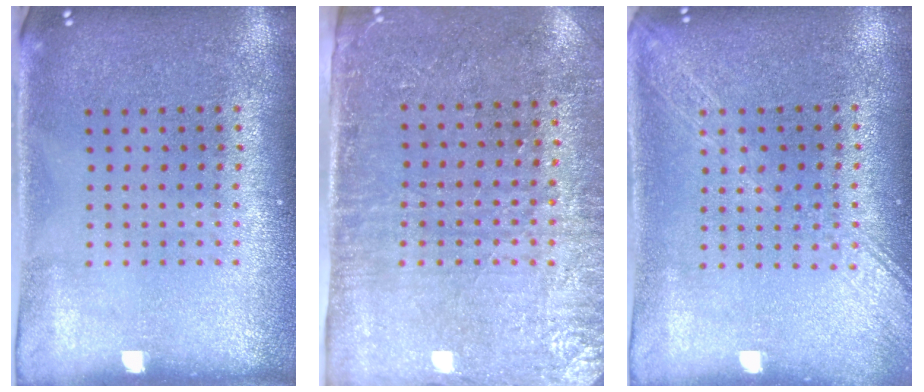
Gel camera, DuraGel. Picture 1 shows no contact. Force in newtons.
{"total": 3.0, "press": 2.6, "slide": 1.4}
{"total": 1.6, "press": 1.5, "slide": 0.2}